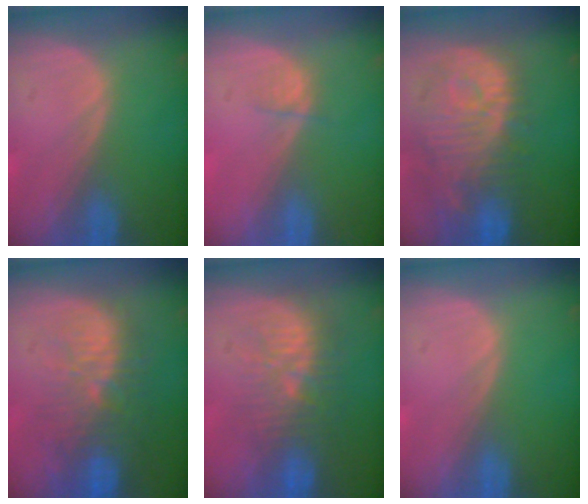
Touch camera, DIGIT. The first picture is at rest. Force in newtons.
{"total": 1.4, "press": 1.3, "slide": 0.6}
{"total": 12.1, "press": 10.9, "slide": 5.2}
{"total": 11.0, "press": 9.7, "slide": 5.2}
{"total": 9.3, "press": 8.9, "slide": 2.5}
{"total": 0.0}